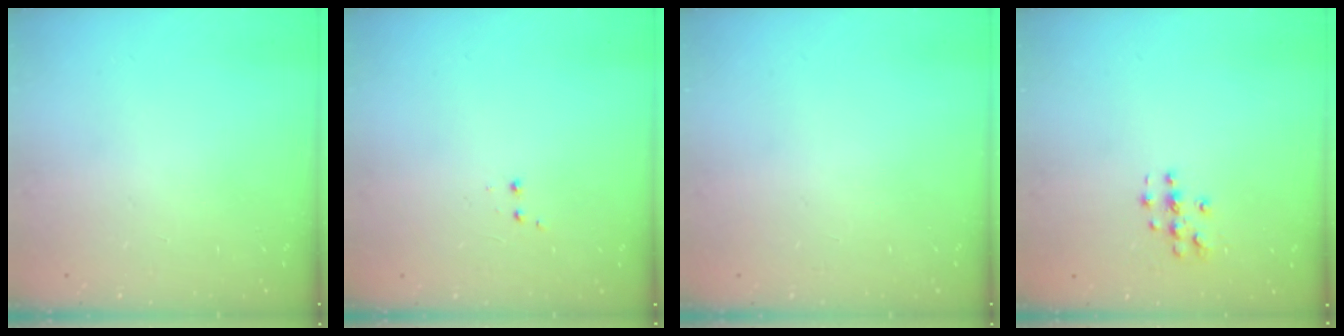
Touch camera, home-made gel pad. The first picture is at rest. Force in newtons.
{"total": 2.0, "press": 1.8, "slide": 0.9}
{"total": 0.0}
{"total": 3.9, "press": 3.9, "slide": 0.5}